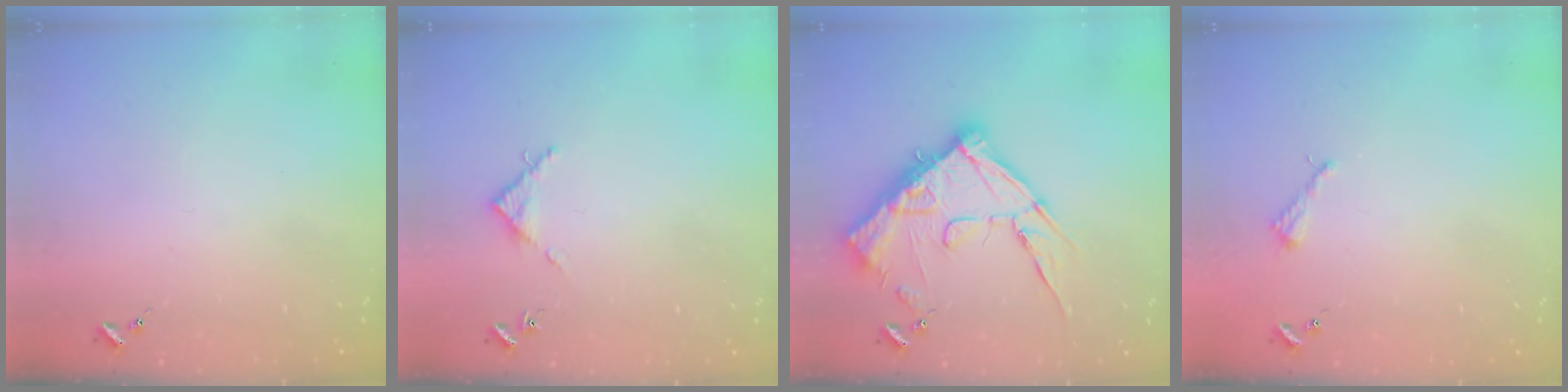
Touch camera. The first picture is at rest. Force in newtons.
{"total": 3.6, "press": 3.6, "slide": 0.3}
{"total": 19.4, "press": 19.4, "slide": 1.0}
{"total": 2.6, "press": 2.6, "slide": 0.3}